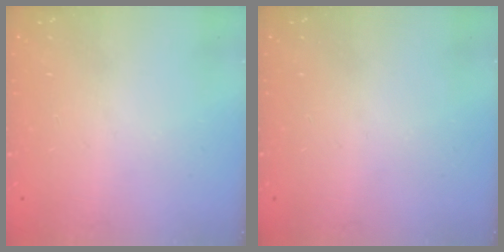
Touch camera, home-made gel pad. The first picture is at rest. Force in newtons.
{"total": 0.0}